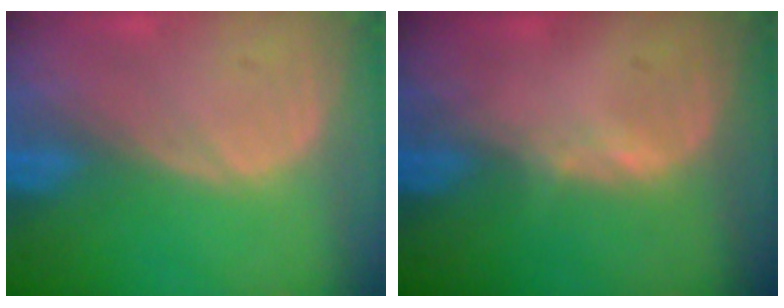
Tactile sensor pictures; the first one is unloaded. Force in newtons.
{"total": 0.6, "press": 0.5, "slide": 0.4}